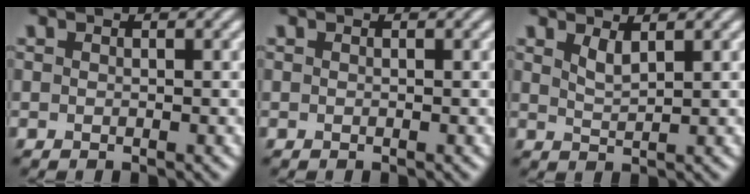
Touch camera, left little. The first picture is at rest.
{"total": 0.0}
{"total": 1.6, "force": [1.1, 0.4, 1.1], "torque": [-0.024, -0.003, 0.024]}